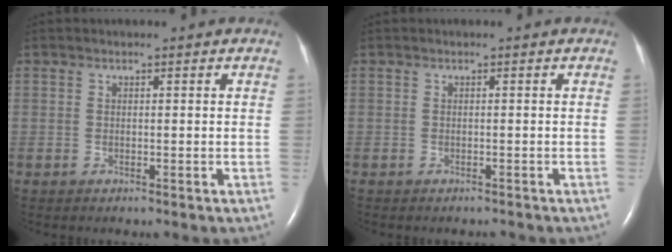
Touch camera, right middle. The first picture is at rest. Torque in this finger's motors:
{"motor_torque": [-0.03, 0.03, -0.01, -0.01]}